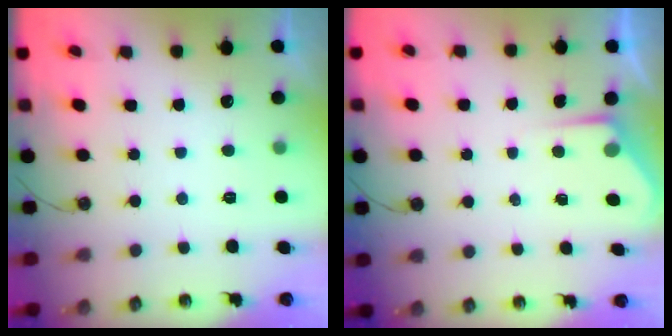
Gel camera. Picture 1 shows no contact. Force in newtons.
{"total": 2.3, "press": 2.3, "slide": 0.3}